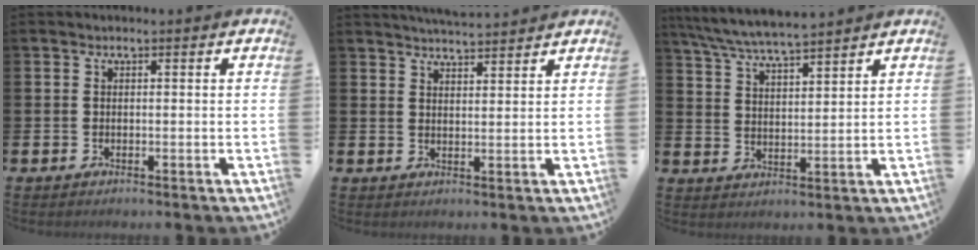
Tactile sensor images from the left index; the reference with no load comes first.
{"total": 4.1, "force": [4.1, 0.1, 0.4], "torque": [-0.010, -0.021, 0.073]}
{"total": 6.4, "force": [6.1, 0.3, 1.8], "torque": [-0.055, -0.030, 0.108]}